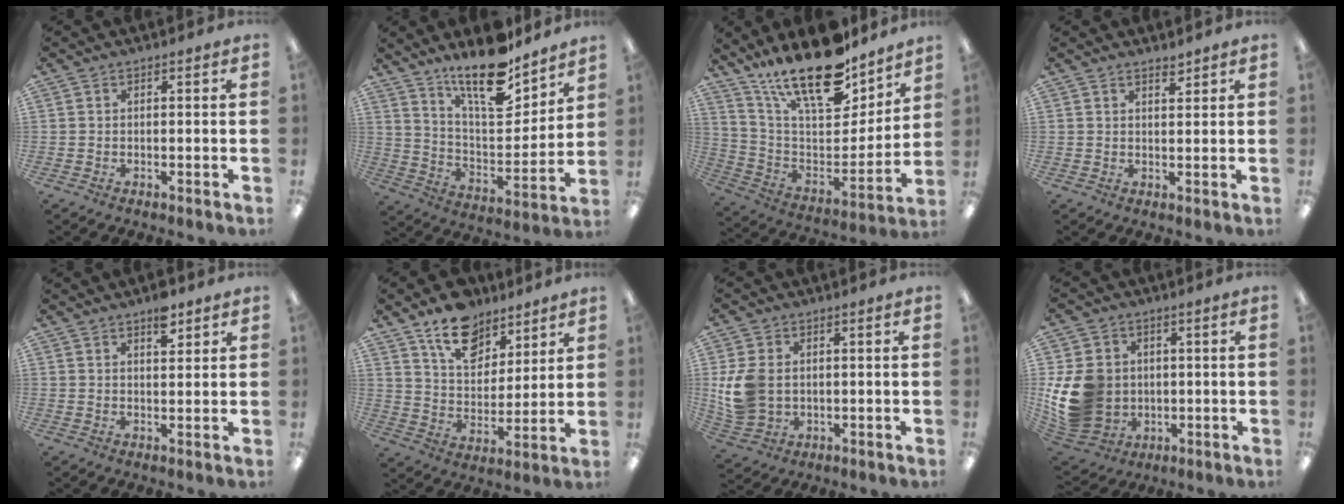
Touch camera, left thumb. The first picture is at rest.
{"total": 17.3, "force": [13.6, 5.4, 9.1], "torque": [-0.152, -0.097, 0.233]}
{"total": 22.2, "force": [17.2, 7.6, 11.8], "torque": [-0.194, -0.121, 0.297]}
{"total": 2.2, "force": [2.0, 0.5, 0.7], "torque": [-0.007, -0.009, 0.035]}
{"total": 5.0, "force": [3.4, 2.3, 2.8], "torque": [-0.023, -0.021, 0.053]}
{"total": 14.1, "force": [10.5, 7.8, 5.2], "torque": [-0.077, -0.061, 0.195]}
{"total": 9.7, "force": [0.9, 7.7, 5.9], "torque": [-0.142, 0.010, 0.018]}
{"total": 15.7, "force": [-0.1, 13.3, 8.4], "torque": [-0.188, 0.004, 0.008]}